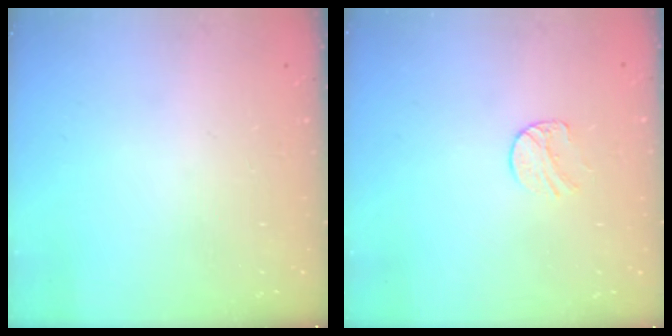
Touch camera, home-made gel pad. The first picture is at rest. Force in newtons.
{"total": 6.9, "press": 6.8, "slide": 0.6}